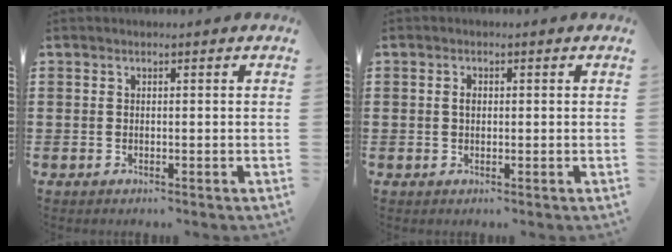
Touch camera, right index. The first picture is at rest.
{"total": 1.2, "force": [0.1, 0.7, 1.0], "torque": [-0.021, 0.004, 0.001]}